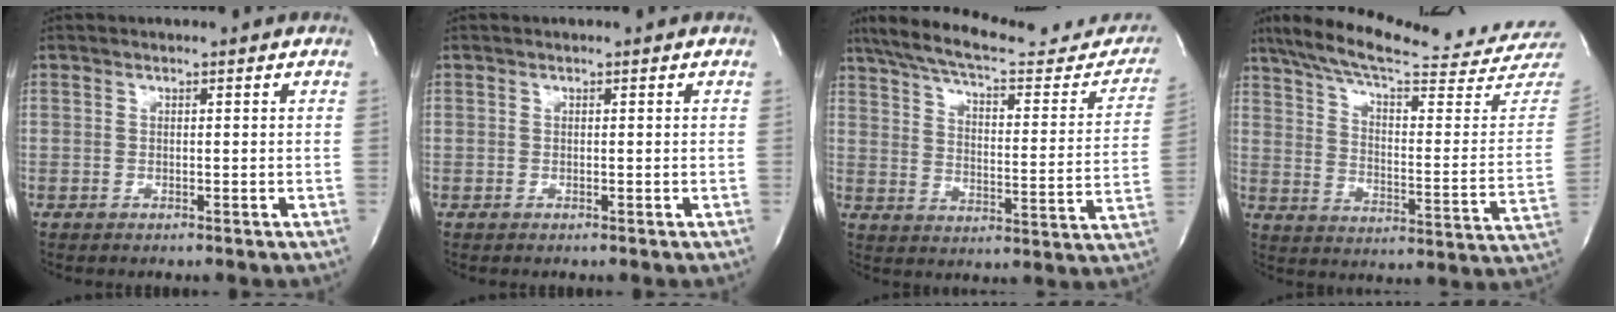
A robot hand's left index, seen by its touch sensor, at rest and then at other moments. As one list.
[{"total": 0.0}, {"total": 26.3, "force": [22.2, 6.5, 12.5], "torque": [-0.191, -0.008, 0.283]}, {"total": 27.7, "force": [25.2, 1.2, 11.3], "torque": [-0.179, -0.075, 0.332]}]